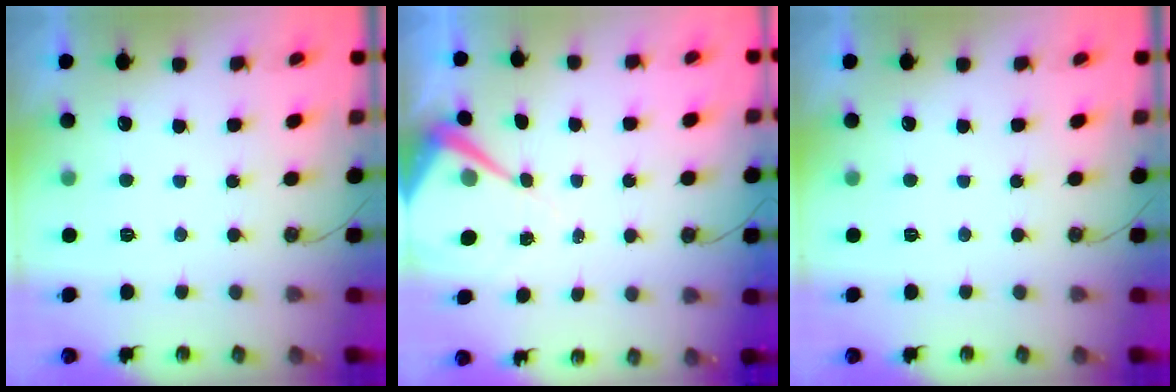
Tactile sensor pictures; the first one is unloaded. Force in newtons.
{"total": 7.5, "press": 7.5, "slide": 0.5}
{"total": 0.0}